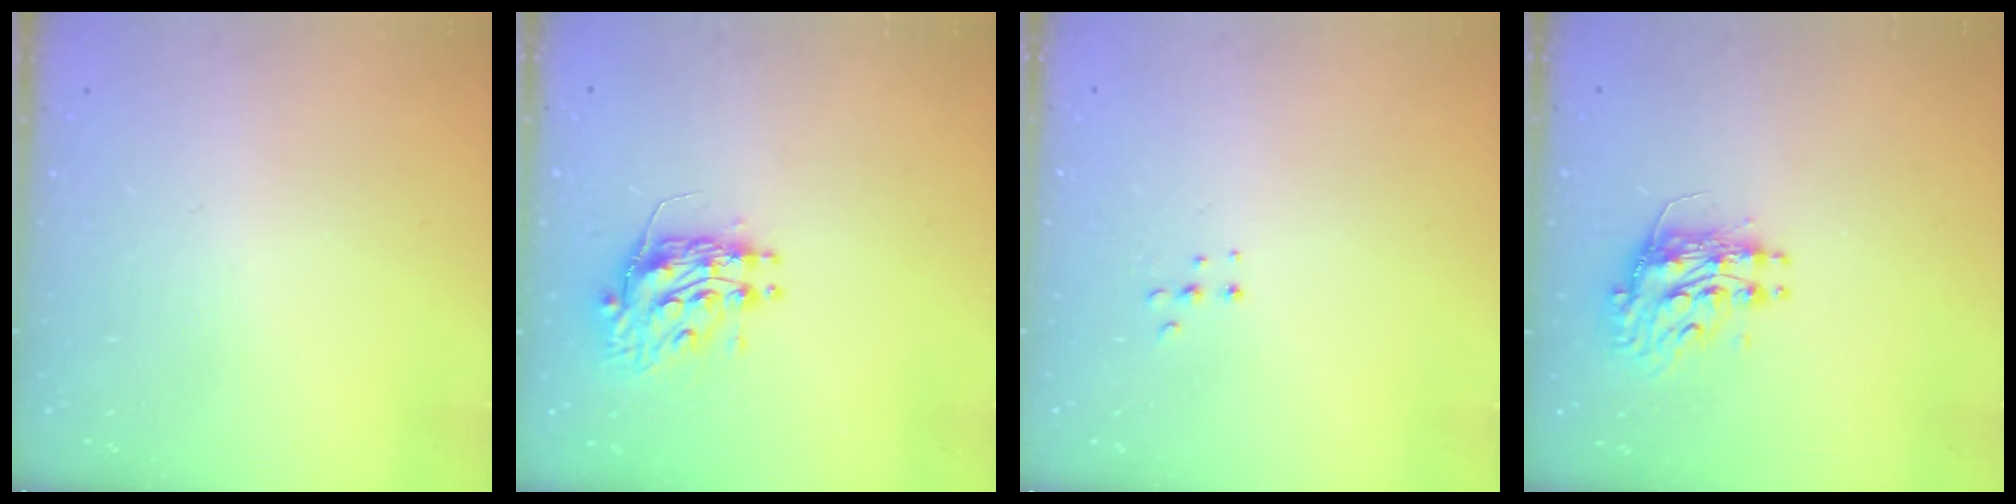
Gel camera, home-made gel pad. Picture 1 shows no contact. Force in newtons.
{"total": 10.0, "press": 9.9, "slide": 0.8}
{"total": 3.6, "press": 3.5, "slide": 0.9}
{"total": 9.2, "press": 9.2, "slide": 0.9}